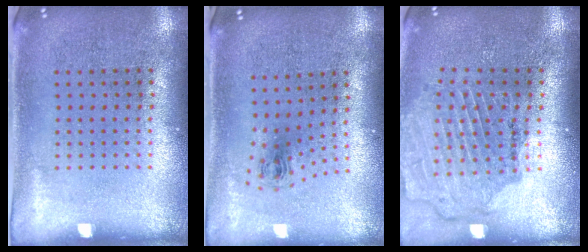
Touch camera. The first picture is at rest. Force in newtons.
{"total": 0.8, "press": 0.4, "slide": 0.7}
{"total": 1.6, "press": 1.6, "slide": 0.0}